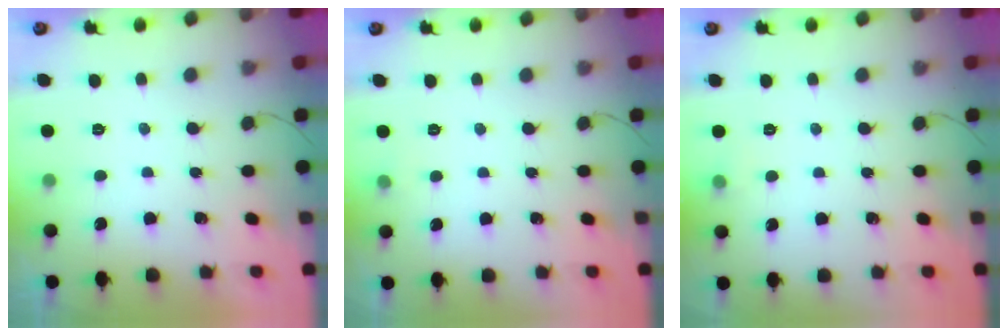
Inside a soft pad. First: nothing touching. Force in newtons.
{"total": 2.9, "press": 2.6, "slide": 1.2}
{"total": 4.2, "press": 4.0, "slide": 1.2}